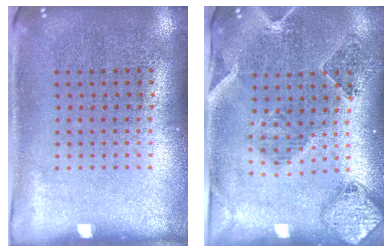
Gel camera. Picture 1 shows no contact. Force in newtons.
{"total": 0.7, "press": 0.7, "slide": 0.3}